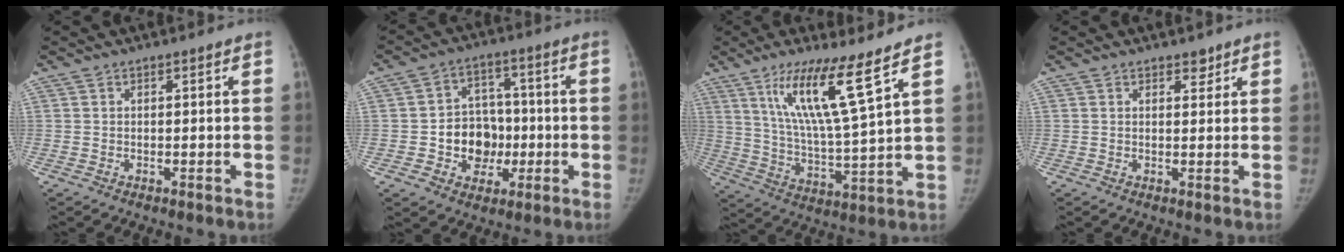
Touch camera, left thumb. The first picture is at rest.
{"total": 10.6, "force": [-2.1, 8.8, 5.5], "torque": [-0.033, 0.025, -0.032]}
{"total": 14.7, "force": [8.6, 0.7, 11.9], "torque": [-0.213, -0.053, 0.164]}
{"total": 1.6, "force": [1.2, 1.0, 0.4], "torque": [0.009, -0.007, 0.015]}